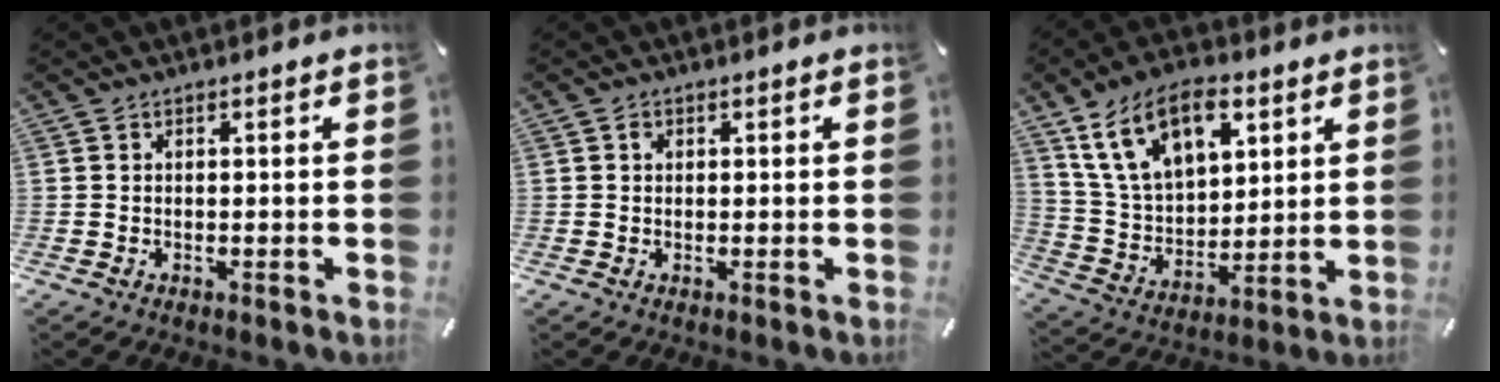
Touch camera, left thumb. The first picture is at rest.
{"total": 1.0, "force": [0.2, 0.8, 0.4], "torque": [0.000, 0.001, 0.002]}
{"total": 16.0, "force": [8.7, 9.7, 9.3], "torque": [-0.196, -0.022, 0.162]}